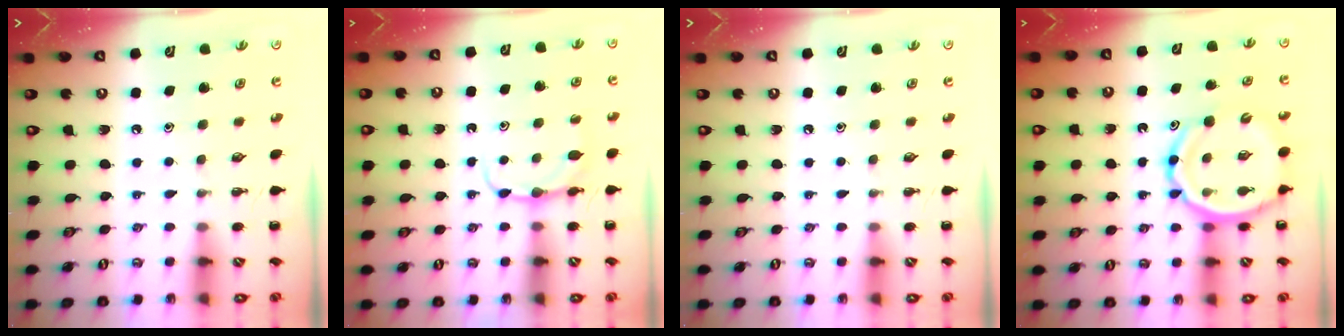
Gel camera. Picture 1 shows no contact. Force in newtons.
{"total": 5.0, "press": 4.8, "slide": 1.4}
{"total": 0.0}
{"total": 13.2, "press": 12.7, "slide": 3.6}